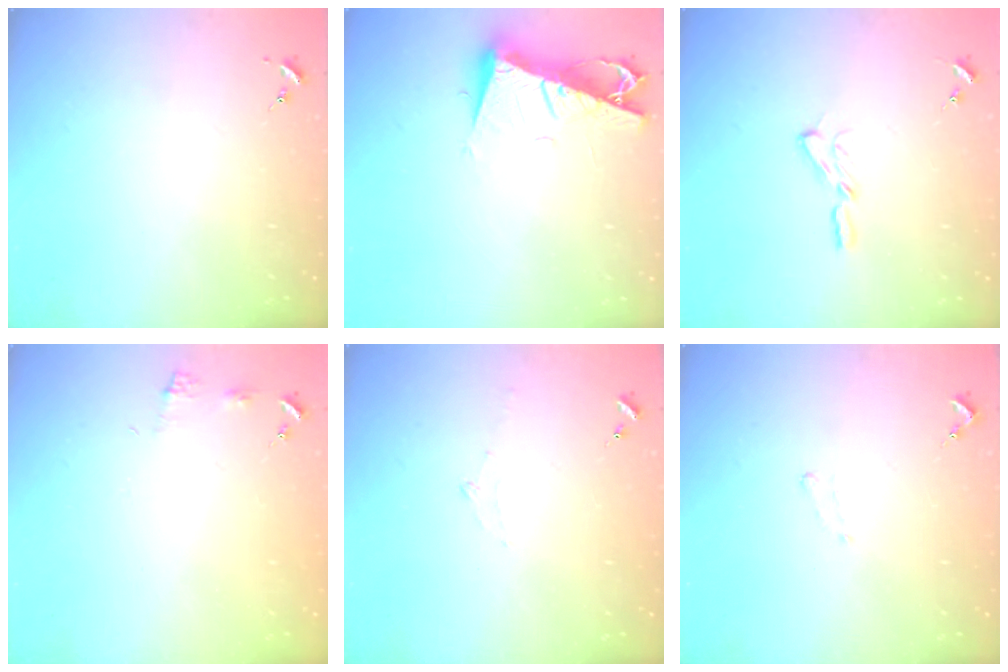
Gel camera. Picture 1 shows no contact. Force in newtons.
{"total": 10.6, "press": 10.5, "slide": 1.3}
{"total": 4.0, "press": 4.0, "slide": 0.4}
{"total": 5.1, "press": 5.0, "slide": 0.7}
{"total": 6.7, "press": 6.7, "slide": 0.7}
{"total": 3.8, "press": 3.8, "slide": 0.5}